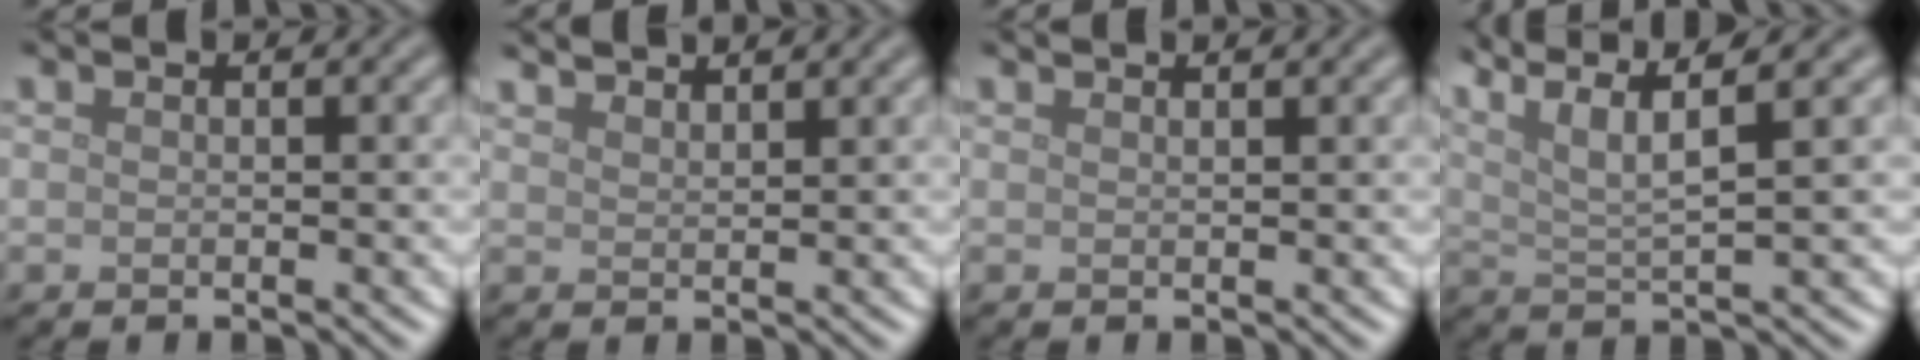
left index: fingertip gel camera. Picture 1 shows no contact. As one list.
[{"total": 2.7, "force": [2.6, 0.4, 0.8], "torque": [0.000, 0.004, 0.036]}, {"total": 1.4, "force": [1.2, 0.3, 0.6], "torque": [-0.003, 0.000, 0.009]}, {"total": 7.7, "force": [4.8, 1.7, 5.7], "torque": [-0.099, 0.021, 0.076]}]